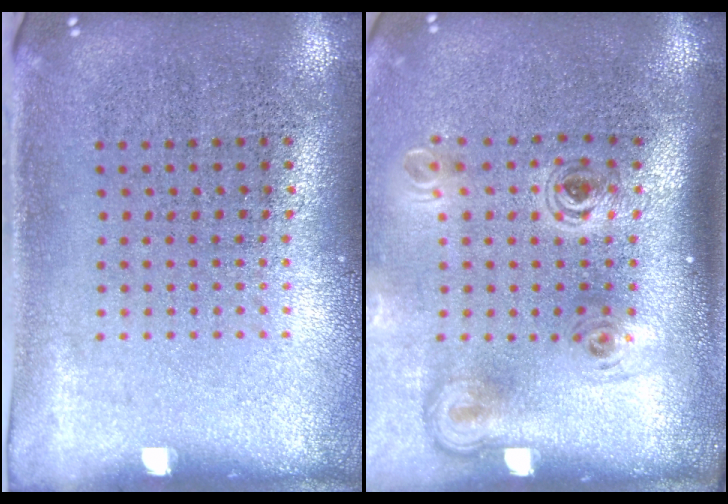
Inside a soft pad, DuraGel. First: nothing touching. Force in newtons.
{"total": 2.2, "press": 1.5, "slide": 1.7}